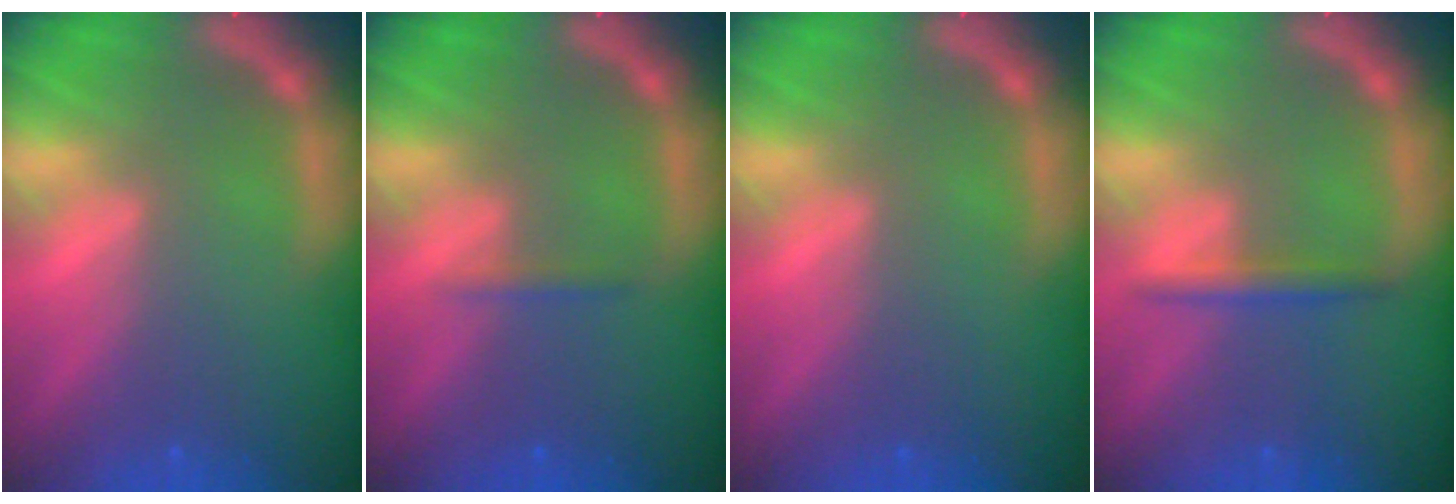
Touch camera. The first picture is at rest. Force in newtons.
{"total": 0.9}
{"total": 0.0}
{"total": 1.9}